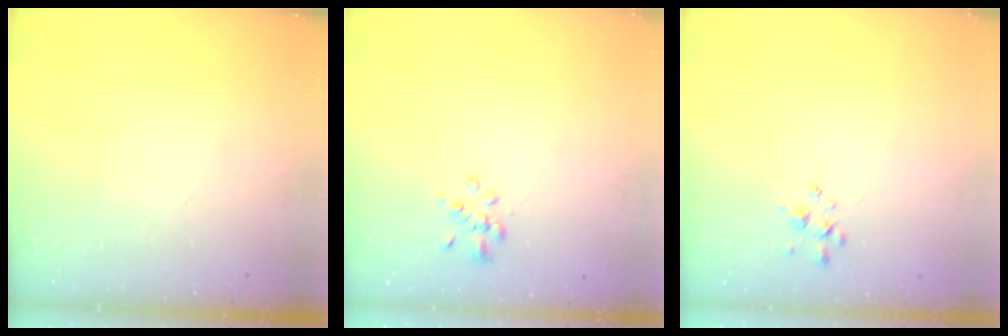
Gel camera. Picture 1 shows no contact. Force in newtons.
{"total": 1.9, "press": 1.7, "slide": 0.8}
{"total": 2.3, "press": 2.2, "slide": 0.3}